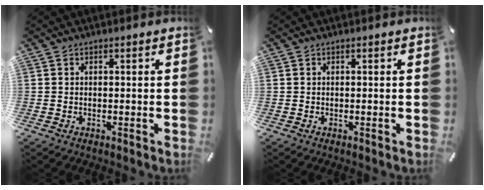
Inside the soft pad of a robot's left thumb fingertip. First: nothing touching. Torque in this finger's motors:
{"motor_torque": [-0.03, -0.03, 0.00, 0.00, 0.00]}